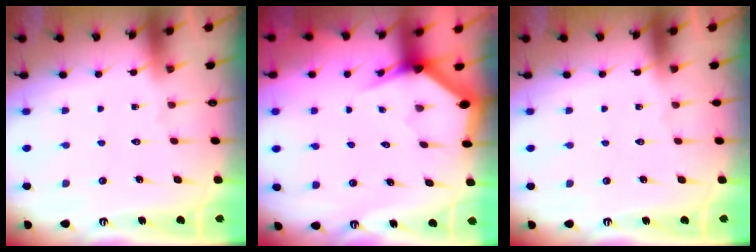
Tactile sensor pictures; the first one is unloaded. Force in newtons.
{"total": 3.0, "press": 3.0, "slide": 0.1}
{"total": 0.0}